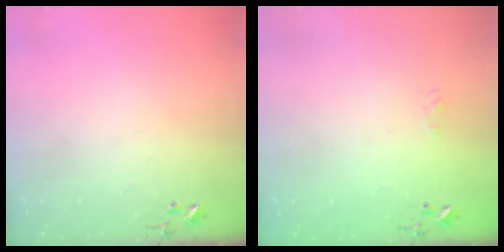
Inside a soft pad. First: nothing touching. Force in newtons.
{"total": 5.6, "press": 5.6, "slide": 0.7}